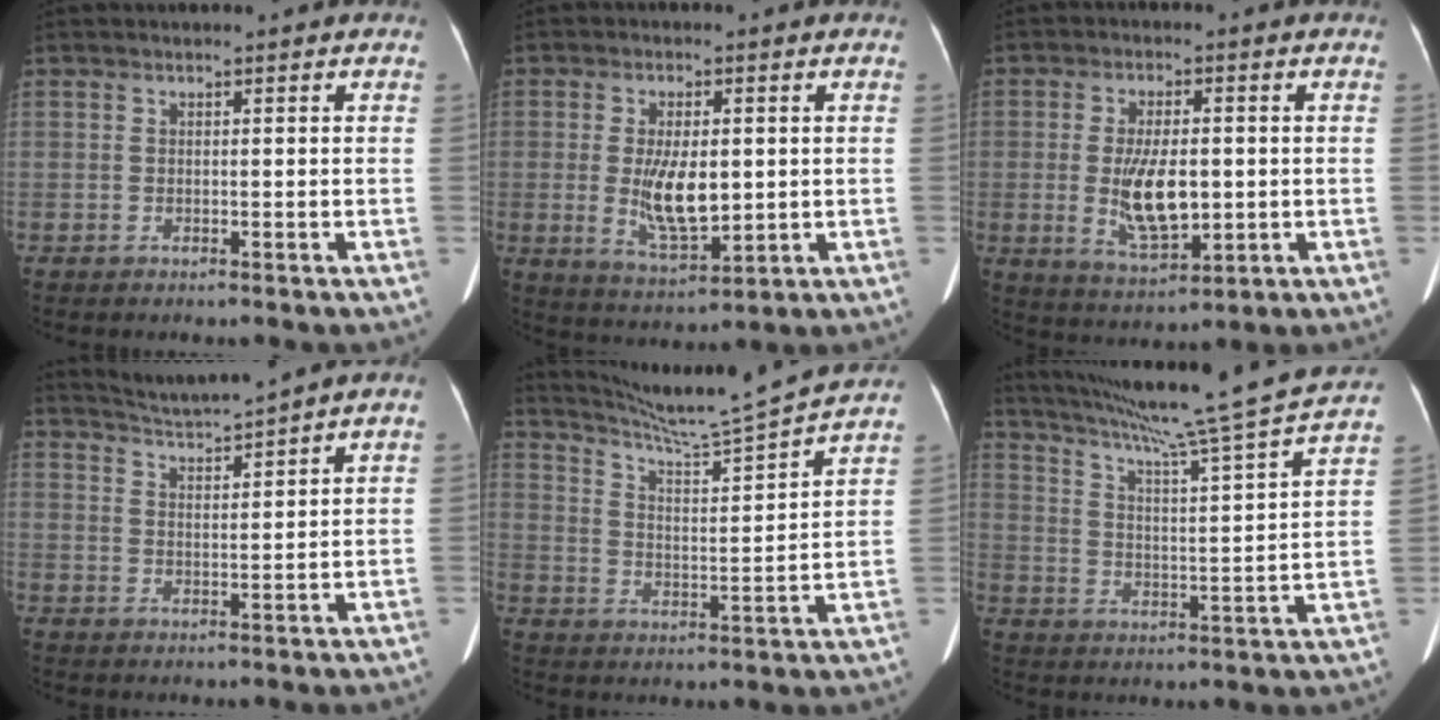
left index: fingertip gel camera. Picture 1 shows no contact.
{"total": 8.4, "force": [-0.1, 3.2, 7.7], "torque": [-0.154, -0.013, 0.005]}
{"total": 8.8, "force": [-0.8, 3.4, 8.1], "torque": [-0.164, -0.011, -0.008]}
{"total": 4.8, "force": [4.4, -1.6, 0.9], "torque": [-0.025, -0.006, 0.086]}
{"total": 13.6, "force": [12.7, -2.7, 3.8], "torque": [-0.076, -0.039, 0.192]}
{"total": 23.0, "force": [19.6, -2.0, 11.7], "torque": [-0.197, -0.028, 0.273]}